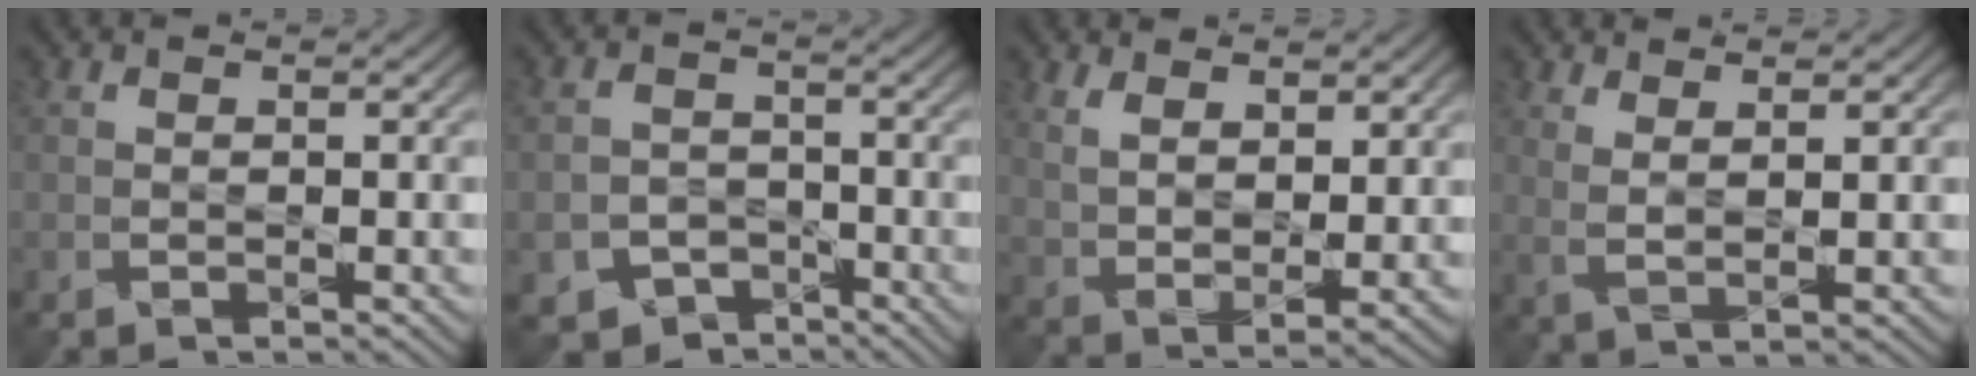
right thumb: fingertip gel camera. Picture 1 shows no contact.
{"total": 5.4, "force": [-3.4, 3.9, 1.5], "torque": [-0.032, -0.007, -0.056]}
{"total": 6.0, "force": [3.6, 2.4, 4.2], "torque": [-0.096, -0.013, 0.079]}
{"total": 3.1, "force": [2.1, 0.6, 2.2], "torque": [-0.042, -0.004, 0.044]}